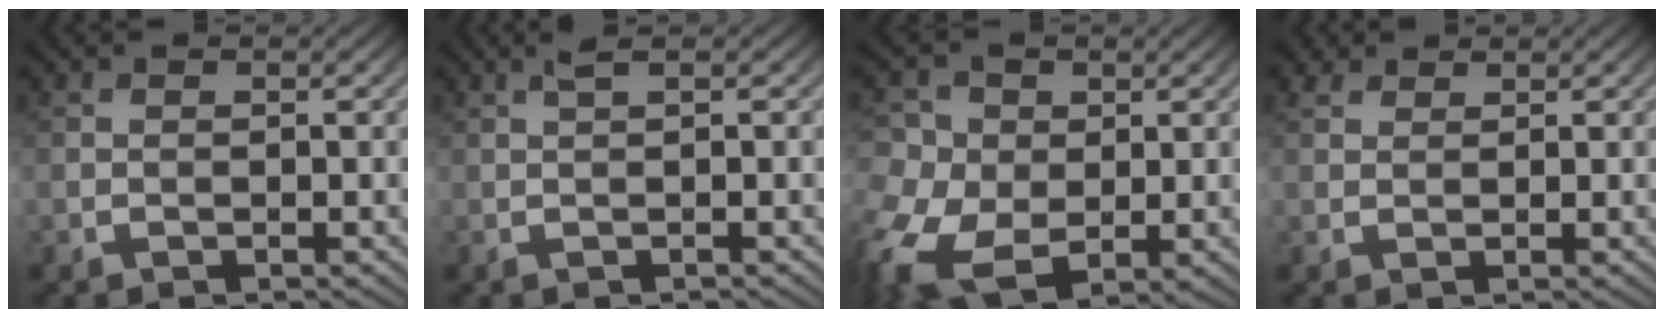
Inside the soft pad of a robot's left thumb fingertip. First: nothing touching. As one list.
[{"total": 1.8, "force": [0.8, -0.2, 1.6], "torque": [-0.028, 0.009, 0.011]}, {"total": 11.6, "force": [-2.2, 8.8, 7.2], "torque": [-0.216, -0.026, -0.040]}, {"total": 2.0, "force": [1.8, 0.9, 0.2], "torque": [-0.006, 0.007, 0.035]}]